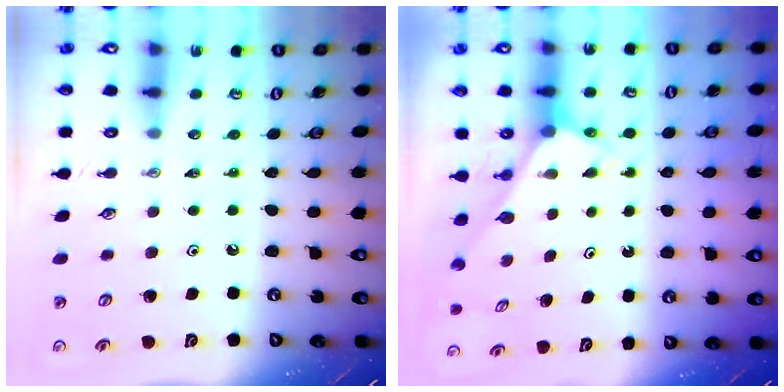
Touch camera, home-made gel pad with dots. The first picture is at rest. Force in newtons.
{"total": 2.7, "press": 2.7, "slide": 0.1}